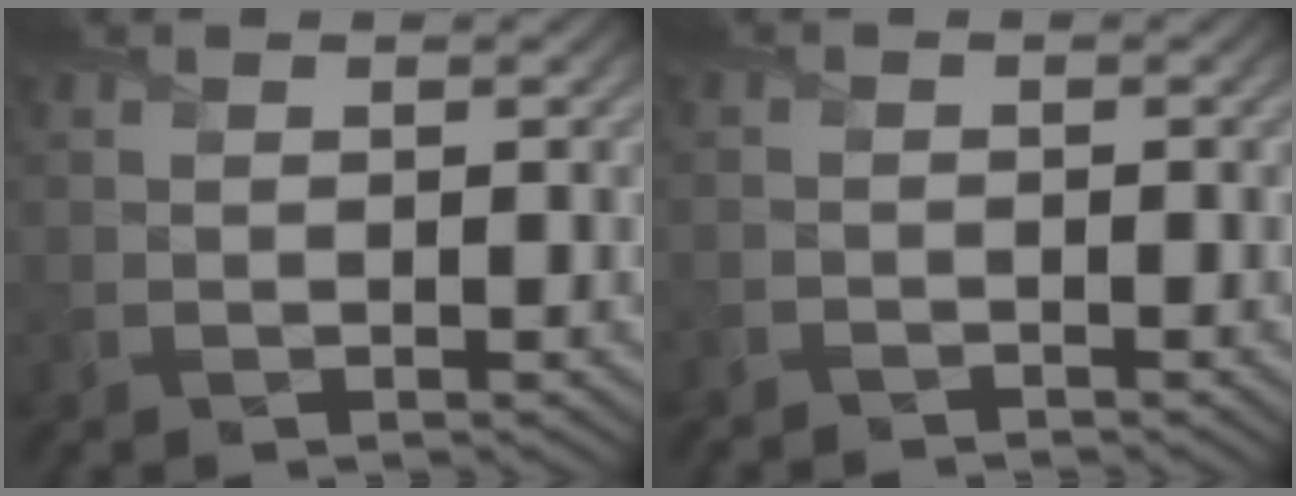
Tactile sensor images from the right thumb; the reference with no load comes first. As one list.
[{"total": 1.4, "force": [-1.4, -0.1, -0.1], "torque": [0.004, -0.009, -0.030]}]